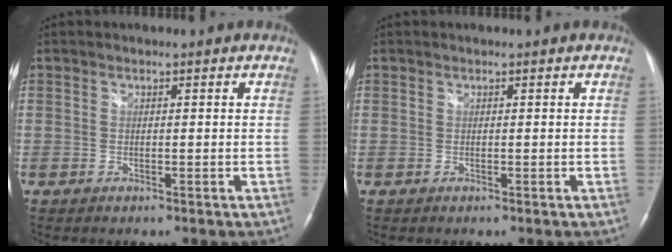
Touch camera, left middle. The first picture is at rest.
{"total": 0.0}